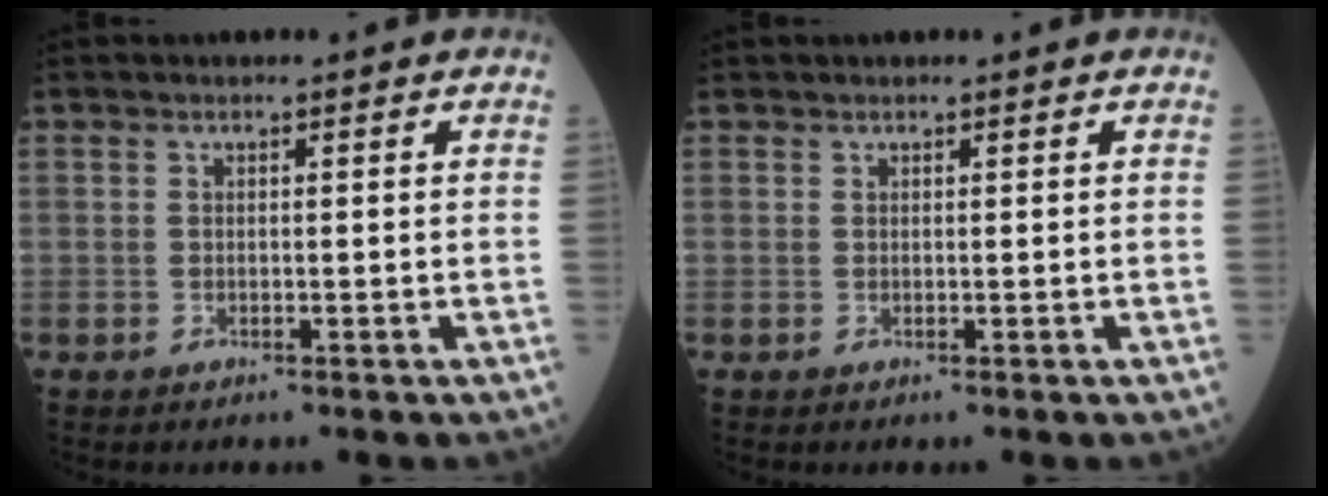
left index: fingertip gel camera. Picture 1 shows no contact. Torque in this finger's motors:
{"motor_torque": [0.11, -0.01, -0.03, -0.01]}